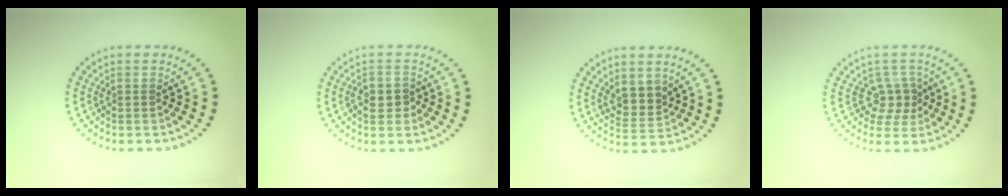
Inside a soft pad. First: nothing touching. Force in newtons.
{"total": 1.7, "press": 1.6, "slide": 0.4}
{"total": 2.4, "press": 2.2, "slide": 1.2}
{"total": 2.4, "press": 1.9, "slide": 1.5}